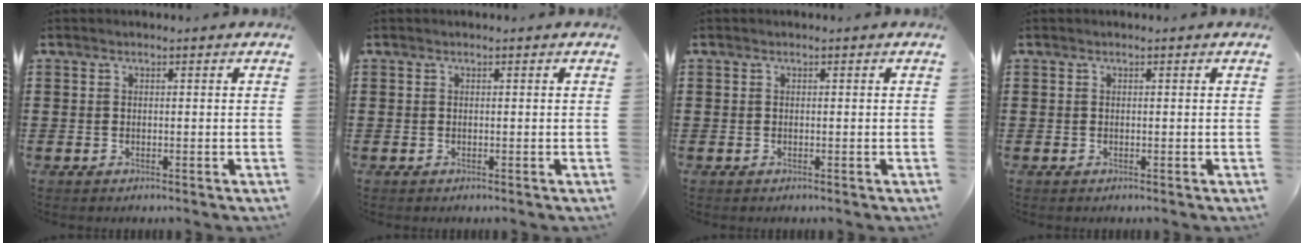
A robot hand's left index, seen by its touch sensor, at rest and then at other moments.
{"total": 0.0}
{"total": 0.0}
{"total": 0.0}